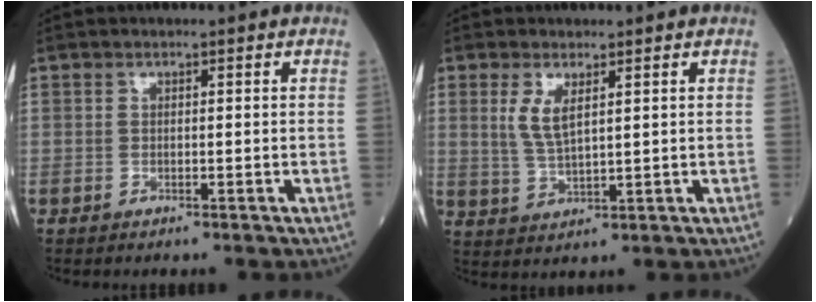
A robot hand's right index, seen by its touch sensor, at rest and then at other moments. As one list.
[{"total": 4.4, "force": [1.7, 1.2, 3.9], "torque": [-0.086, -0.004, 0.041]}]